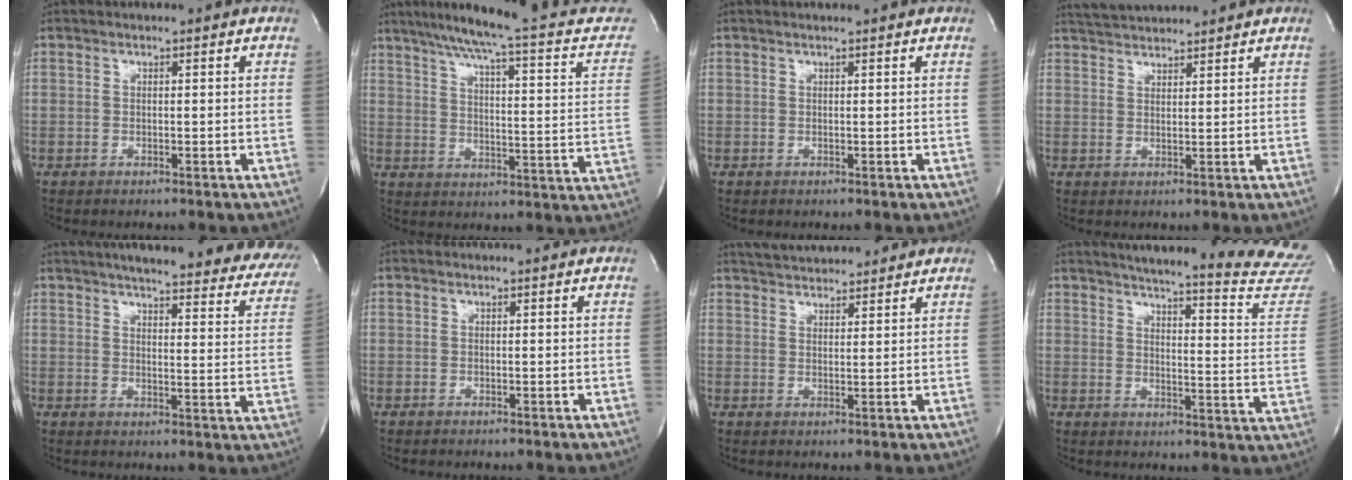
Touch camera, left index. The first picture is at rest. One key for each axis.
{"total": 22.3, "fx": 18.9, "fy": 1.8, "fz": 11.8, "tx": -0.175, "ty": -0.028, "tz": 0.231}
{"total": 1.4, "fx": 1.3, "fy": -0.2, "fz": 0.4, "tx": -0.008, "ty": 0.006, "tz": 0.017}
{"total": 6.0, "fx": 5.8, "fy": 0.5, "fz": 1.5, "tx": -0.035, "ty": 0.028, "tz": 0.099}
{"total": 28.6, "fx": 24.6, "fy": 5.4, "fz": 13.5, "tx": -0.183, "ty": -0.046, "tz": 0.276}
{"total": 0.0}
{"total": 8.6, "fx": 8.1, "fy": 1.8, "fz": 2.5, "tx": -0.042, "ty": 0.021, "tz": 0.121}
{"total": 26.4, "fx": 24.8, "fy": 0.4, "fz": 9.0, "tx": -0.127, "ty": -0.131, "tz": 0.280}